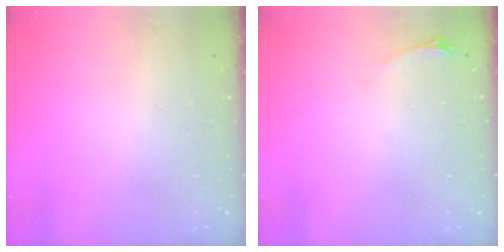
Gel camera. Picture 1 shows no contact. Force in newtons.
{"total": 2.9, "press": 2.6, "slide": 1.5}